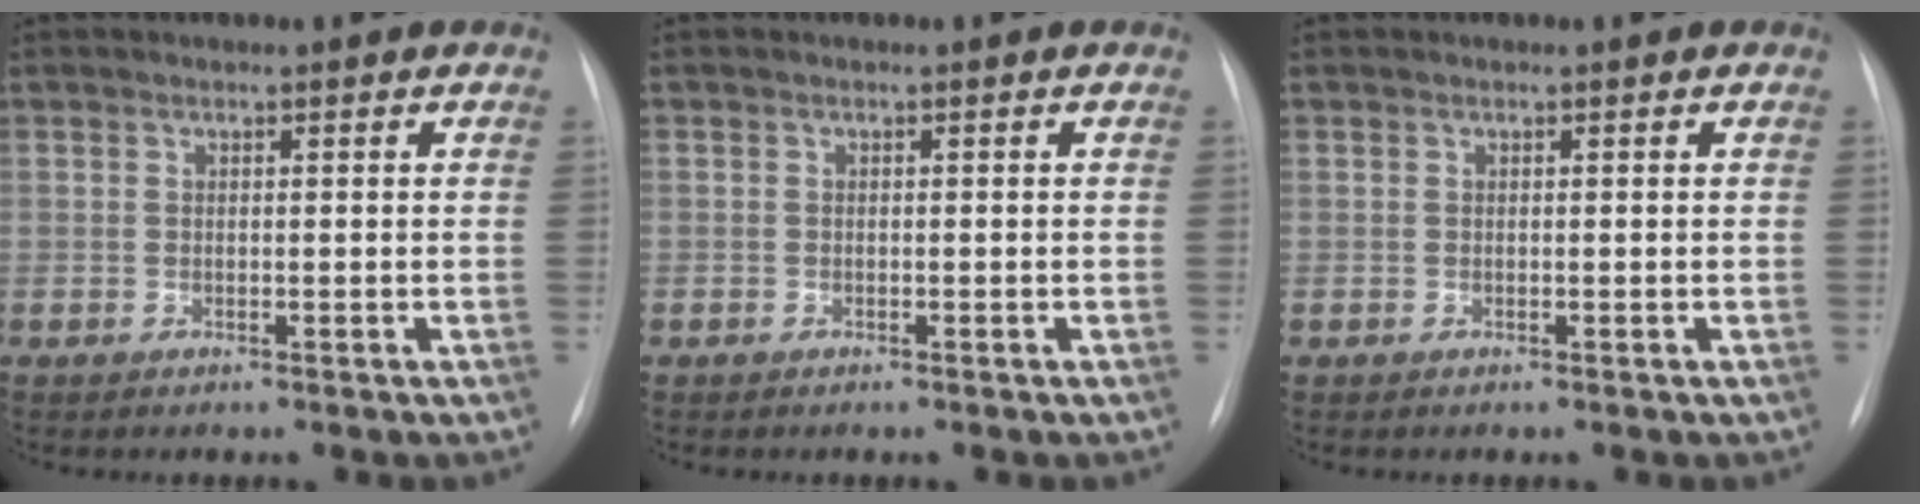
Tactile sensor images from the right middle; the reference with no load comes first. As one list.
[{"total": 0.0}, {"total": 0.0}]